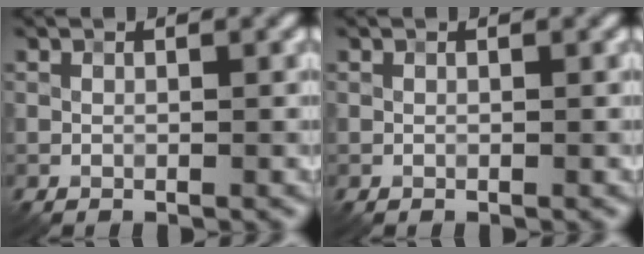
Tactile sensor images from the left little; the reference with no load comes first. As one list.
[{"total": 0.0}]